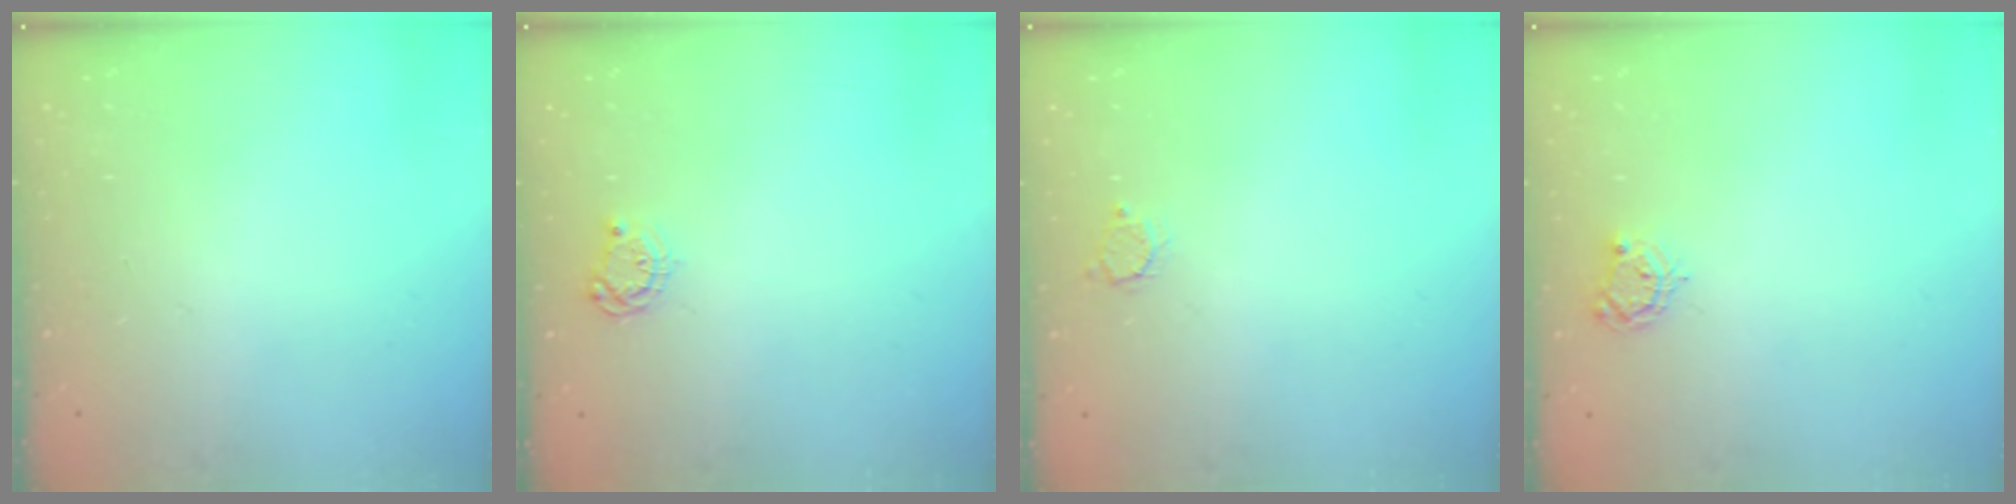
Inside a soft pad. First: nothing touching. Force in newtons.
{"total": 4.8, "press": 4.8, "slide": 0.6}
{"total": 2.8, "press": 2.8, "slide": 0.3}
{"total": 4.5, "press": 4.4, "slide": 0.2}